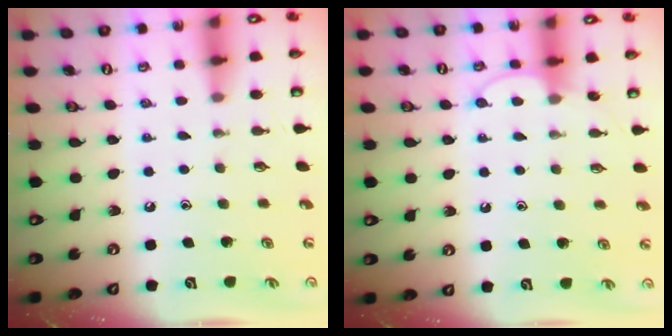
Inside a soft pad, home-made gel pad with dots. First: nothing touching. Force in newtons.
{"total": 6.7, "press": 6.6, "slide": 0.6}